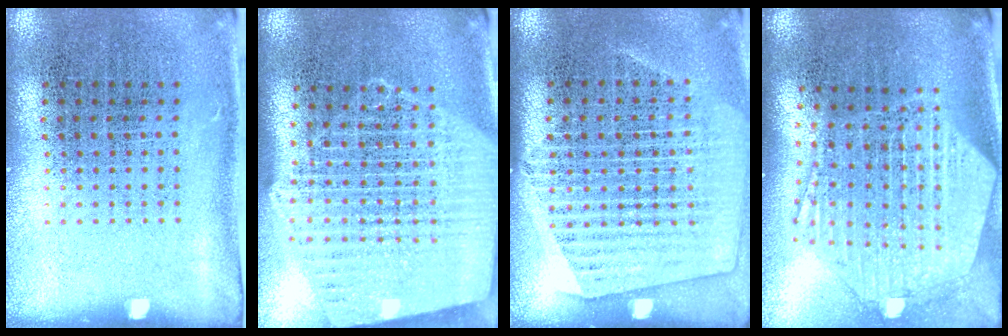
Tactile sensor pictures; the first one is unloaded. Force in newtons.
{"total": 2.1, "press": 1.9, "slide": 0.9}
{"total": 1.3, "press": 1.2, "slide": 0.5}
{"total": 2.7, "press": 2.2, "slide": 1.5}